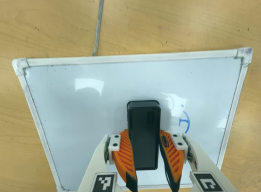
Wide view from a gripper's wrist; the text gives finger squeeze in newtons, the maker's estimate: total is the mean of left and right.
{"total": 13.8, "left": 13.1, "right": 14.4}